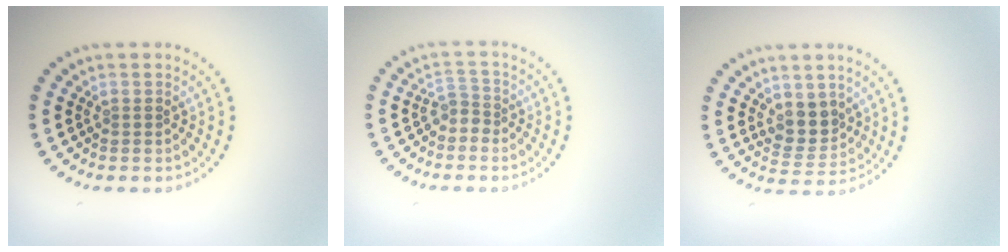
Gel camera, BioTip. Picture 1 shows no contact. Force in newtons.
{"total": 1.8, "press": 1.2, "slide": 1.3}
{"total": 2.9, "press": 2.5, "slide": 1.3}